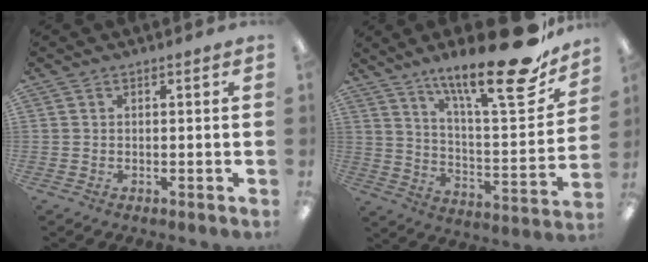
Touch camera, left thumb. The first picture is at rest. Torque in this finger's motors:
{"motor_torque": [0.71, -0.06, 1.51, -1.25, 0.11]}